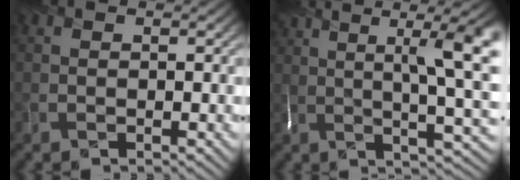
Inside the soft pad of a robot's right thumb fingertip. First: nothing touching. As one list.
[{"total": 13.9, "force": [4.4, 3.7, 12.7], "torque": [-0.197, 0.041, 0.078]}]